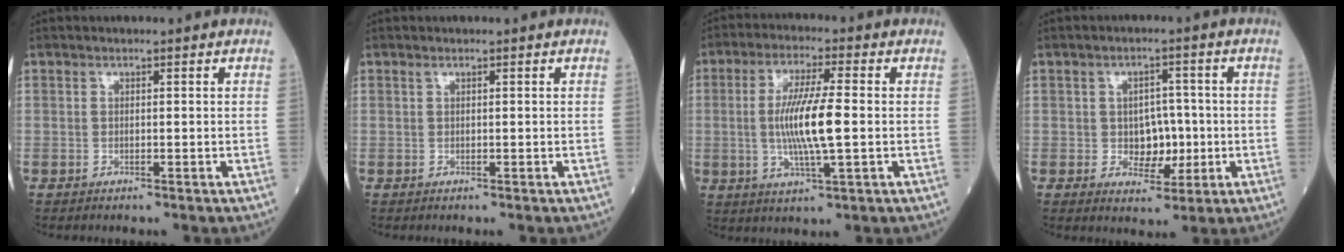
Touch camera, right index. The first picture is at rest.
{"total": 0.0}
{"total": 9.7, "force": [-0.4, 0.9, 9.7], "torque": [-0.190, -0.004, -0.010]}
{"total": 5.1, "force": [-0.5, 3.5, 3.7], "torque": [-0.051, 0.007, 0.001]}